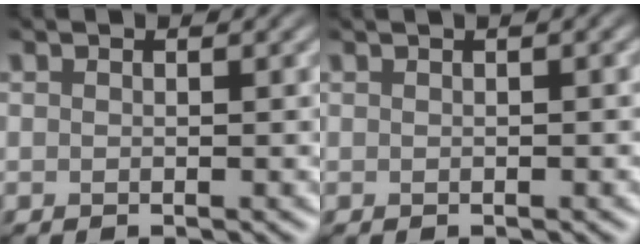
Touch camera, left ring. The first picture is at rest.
{"total": 1.4, "force": [0.5, 0.4, 1.3], "torque": [-0.017, 0.007, 0.005]}